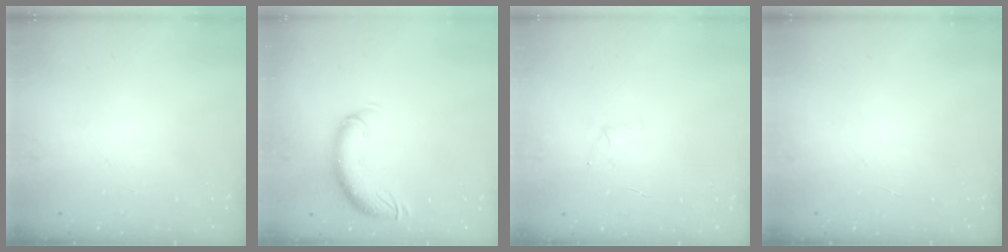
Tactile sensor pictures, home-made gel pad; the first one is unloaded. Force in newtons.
{"total": 10.6, "press": 10.4, "slide": 2.2}
{"total": 4.2, "press": 4.0, "slide": 1.1}
{"total": 0.0}